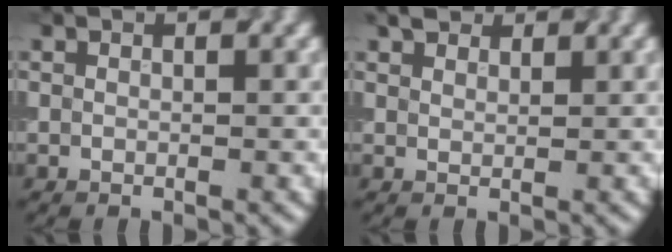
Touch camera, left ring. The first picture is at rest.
{"total": 1.7, "force": [1.4, 0.8, 0.6], "torque": [-0.018, 0.006, 0.027]}